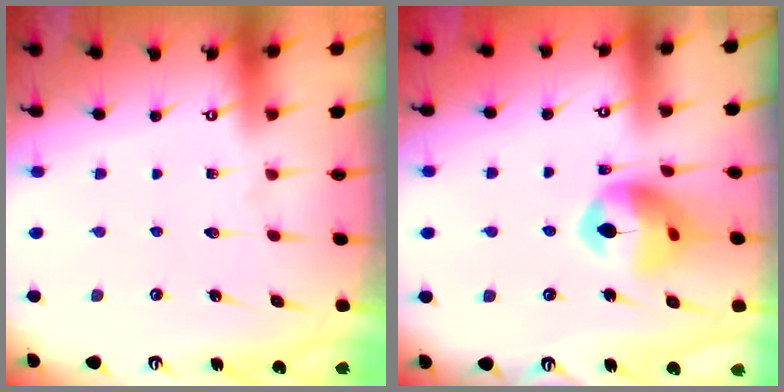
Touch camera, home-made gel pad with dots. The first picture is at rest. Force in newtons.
{"total": 13.9, "press": 13.7, "slide": 2.1}